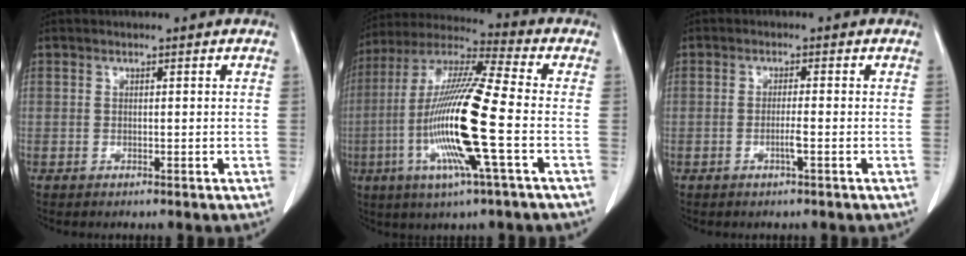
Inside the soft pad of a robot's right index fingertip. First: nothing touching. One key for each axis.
{"total": 17.4, "fx": -4.0, "fy": 0.2, "fz": 17.0, "tx": -0.347, "ty": -0.011, "tz": -0.085}
{"total": 1.9, "fx": -0.7, "fy": -0.2, "fz": 1.7, "tx": -0.034, "ty": -0.001, "tz": -0.012}